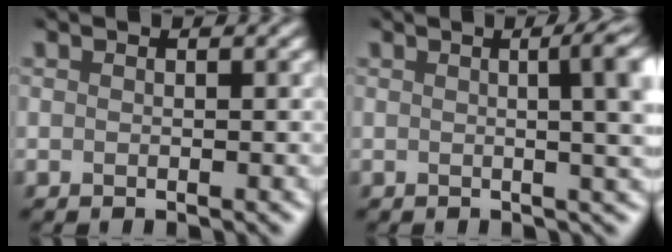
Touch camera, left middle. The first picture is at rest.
{"total": 6.3, "force": [0.8, 2.1, 5.9], "torque": [-0.031, 0.027, 0.007]}